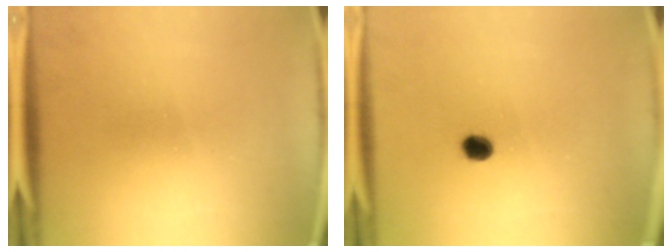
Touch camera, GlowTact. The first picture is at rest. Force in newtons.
{"total": 2.7}